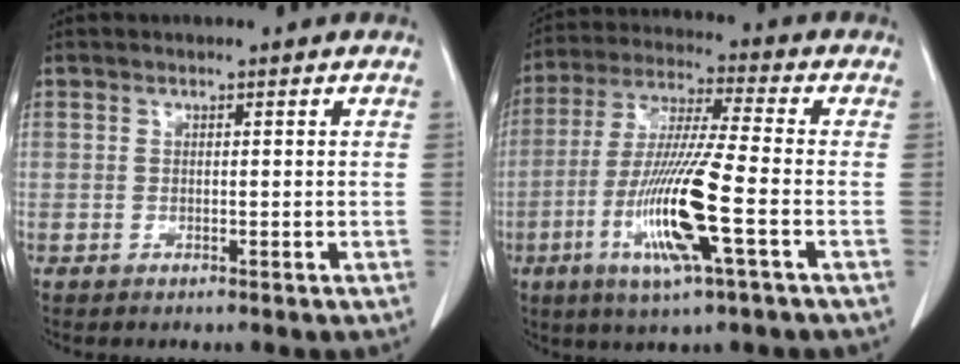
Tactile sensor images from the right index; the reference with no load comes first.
{"total": 14.3, "force": [-4.4, 0.2, 13.5], "torque": [-0.277, -0.017, -0.085]}